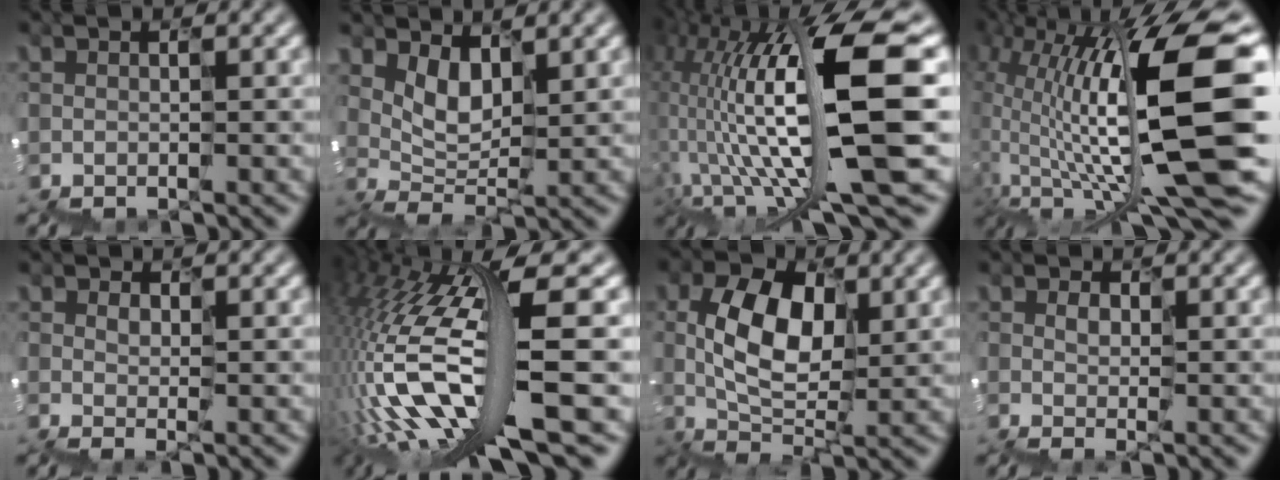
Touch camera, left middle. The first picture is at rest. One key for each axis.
{"total": 1.7, "fx": 1.4, "fy": 0.7, "fz": 0.5, "tx": -0.029, "ty": -0.001, "tz": 0.029}
{"total": 13.1, "fx": 0.9, "fy": 3.7, "fz": 12.5, "tx": -0.254, "ty": 0.000, "tz": 0.036}
{"total": 13.4, "fx": 1.8, "fy": 3.5, "fz": 12.8, "tx": -0.248, "ty": 0.011, "tz": 0.045}
{"total": 0.0}
{"total": 13.1, "fx": -2.9, "fy": 2.5, "fz": 12.6, "tx": -0.282, "ty": 0.007, "tz": -0.045}
{"total": 3.9, "fx": 0.6, "fy": 2.5, "fz": 3.0, "tx": -0.072, "ty": 0.007, "tz": 0.006}
{"total": 0.0}